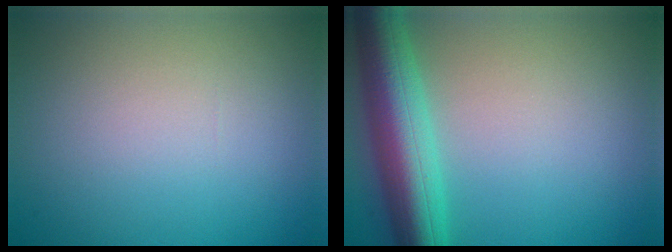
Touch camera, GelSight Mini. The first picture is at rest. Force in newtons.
{"total": 8.0, "press": 8.0, "slide": 0.4}